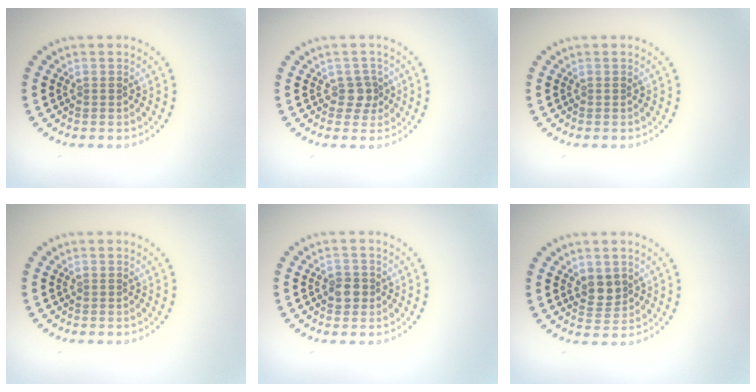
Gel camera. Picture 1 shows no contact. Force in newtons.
{"total": 1.8, "press": 1.4, "slide": 1.1}
{"total": 0.0}
{"total": 0.0}
{"total": 1.7, "press": 1.6, "slide": 0.5}
{"total": 2.0, "press": 1.8, "slide": 0.8}